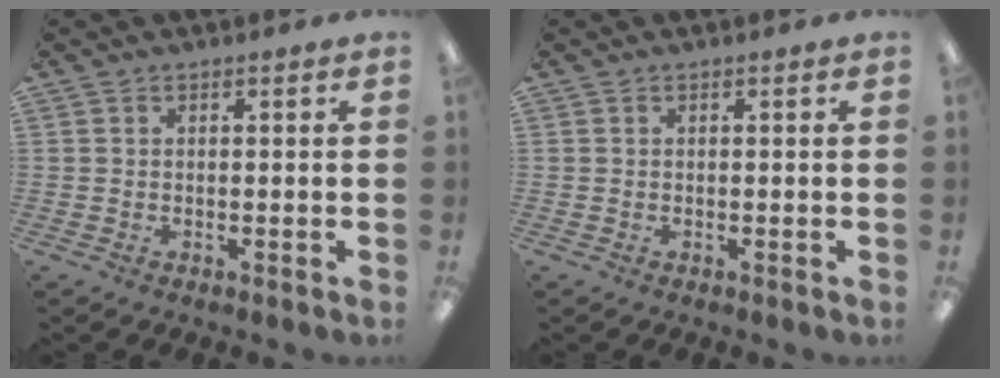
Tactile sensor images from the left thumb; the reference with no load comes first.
{"total": 0.0}